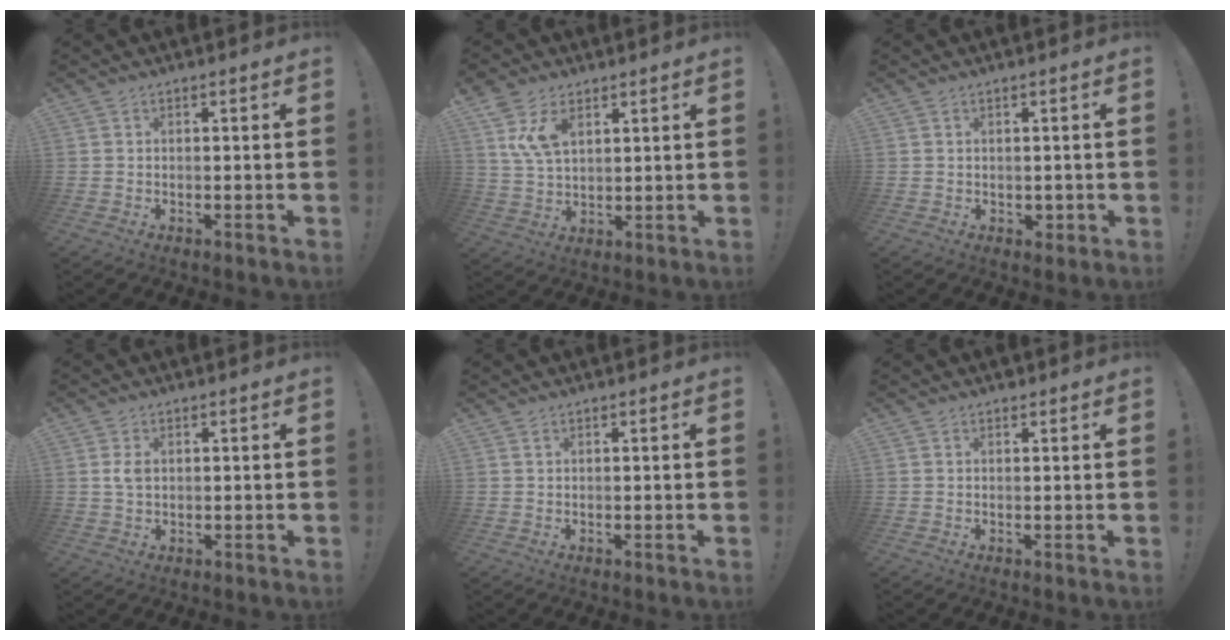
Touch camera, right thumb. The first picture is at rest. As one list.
[{"total": 9.8, "force": [4.8, 5.7, 6.4], "torque": [-0.122, -0.007, 0.093]}, {"total": 1.8, "force": [0.1, 1.6, 0.9], "torque": [-0.003, -0.001, 0.001]}, {"total": 3.0, "force": [0.7, 1.9, 2.2], "torque": [-0.027, -0.002, 0.010]}, {"total": 0.7, "force": [0.6, 0.3, 0.3], "torque": [0.002, -0.002, 0.009]}, {"total": 0.7, "force": [0.6, 0.4, 0.1], "torque": [0.005, -0.003, 0.011]}]